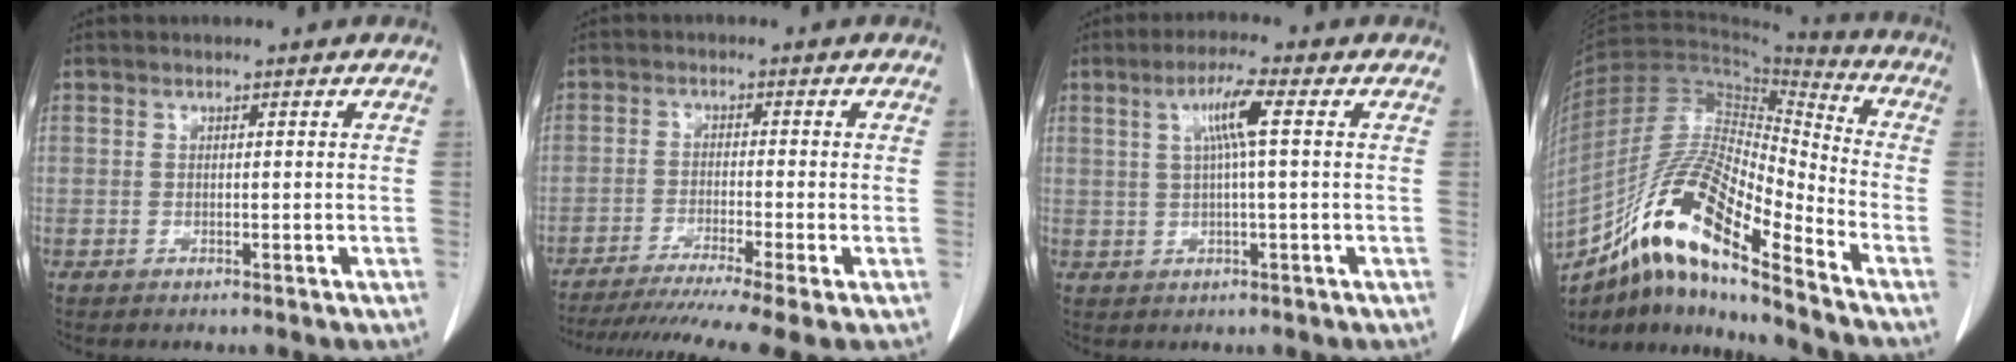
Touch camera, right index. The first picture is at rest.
{"total": 13.1, "force": [-10.3, -0.9, 8.1], "torque": [-0.126, -0.034, -0.163]}
{"total": 5.3, "force": [1.4, -0.2, 5.1], "torque": [-0.095, 0.009, 0.026]}
{"total": 19.7, "force": [-12.8, 2.5, 14.8], "torque": [-0.296, -0.007, -0.231]}